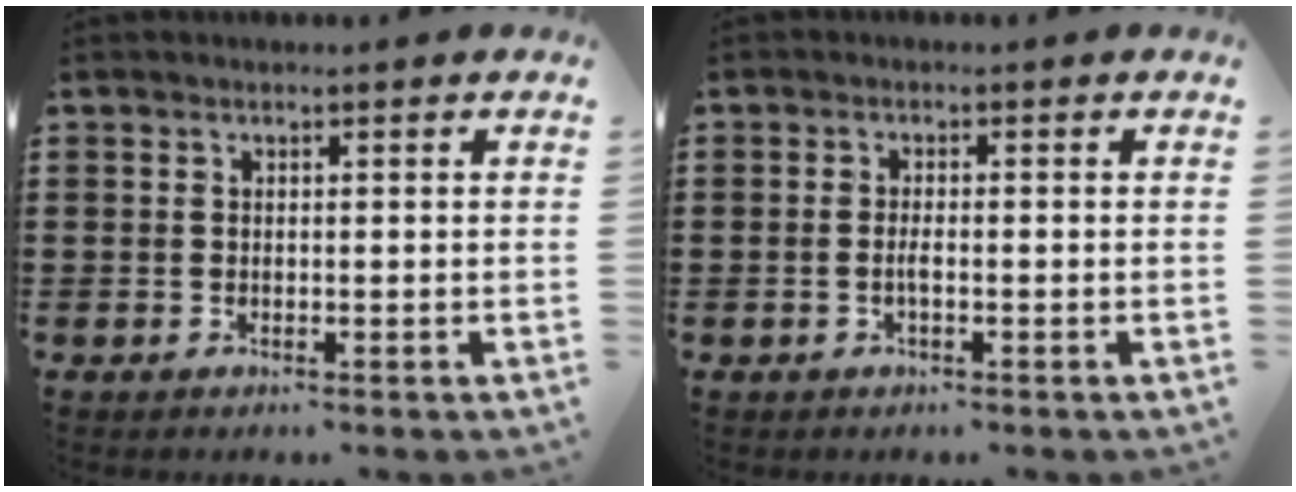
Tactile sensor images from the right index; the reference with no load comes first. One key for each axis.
{"total": 1.1, "fx": -0.4, "fy": 0.1, "fz": 1.1, "tx": -0.020, "ty": 0.001, "tz": -0.006}